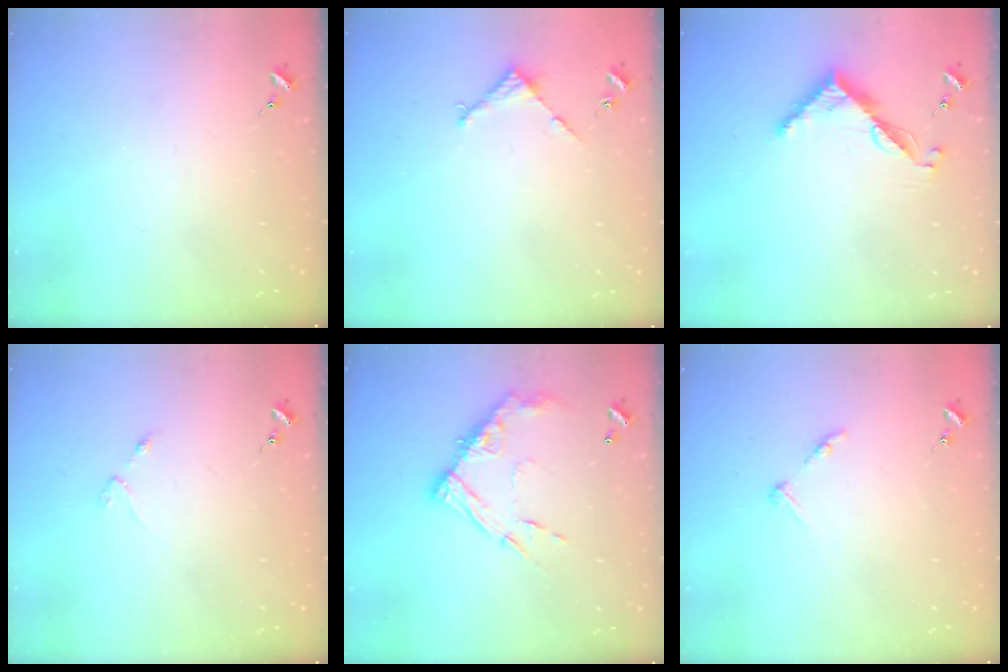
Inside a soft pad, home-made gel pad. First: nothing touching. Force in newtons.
{"total": 2.9, "press": 2.8, "slide": 0.2}
{"total": 7.5, "press": 7.4, "slide": 0.6}
{"total": 2.5, "press": 2.4, "slide": 0.4}
{"total": 14.5, "press": 14.4, "slide": 1.3}
{"total": 5.2, "press": 5.2, "slide": 0.6}